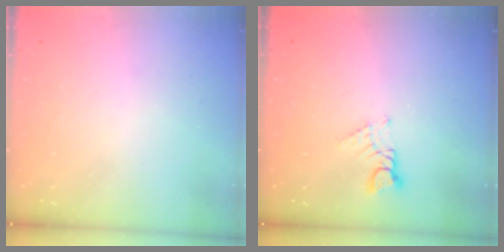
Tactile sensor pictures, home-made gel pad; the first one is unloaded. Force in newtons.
{"total": 3.0, "press": 3.0, "slide": 0.2}